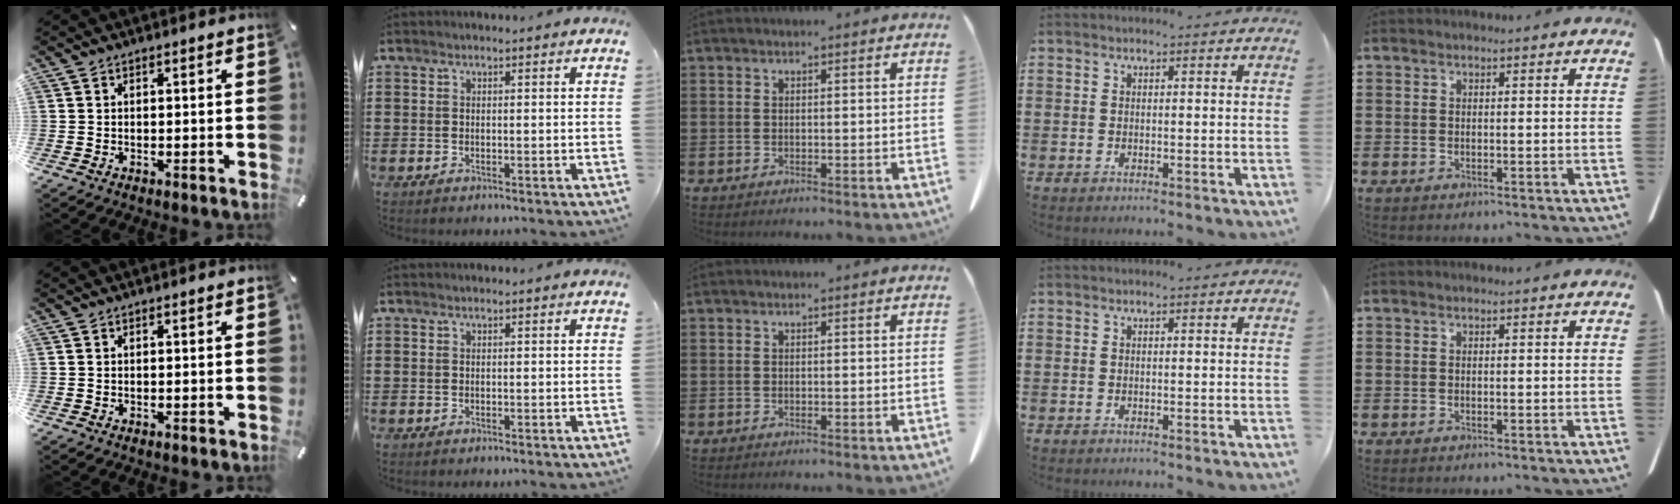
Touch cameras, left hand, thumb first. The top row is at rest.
{}